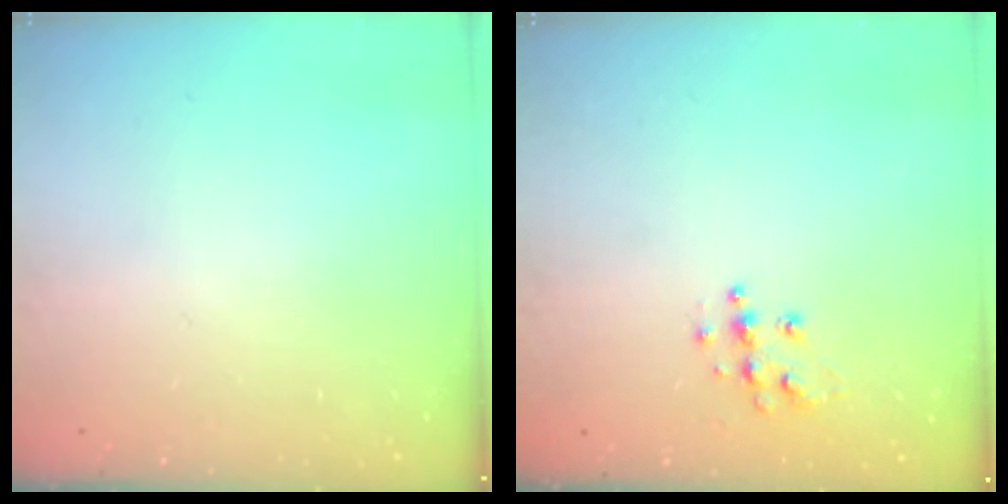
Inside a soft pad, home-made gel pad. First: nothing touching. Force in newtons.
{"total": 7.7, "press": 7.7, "slide": 0.3}